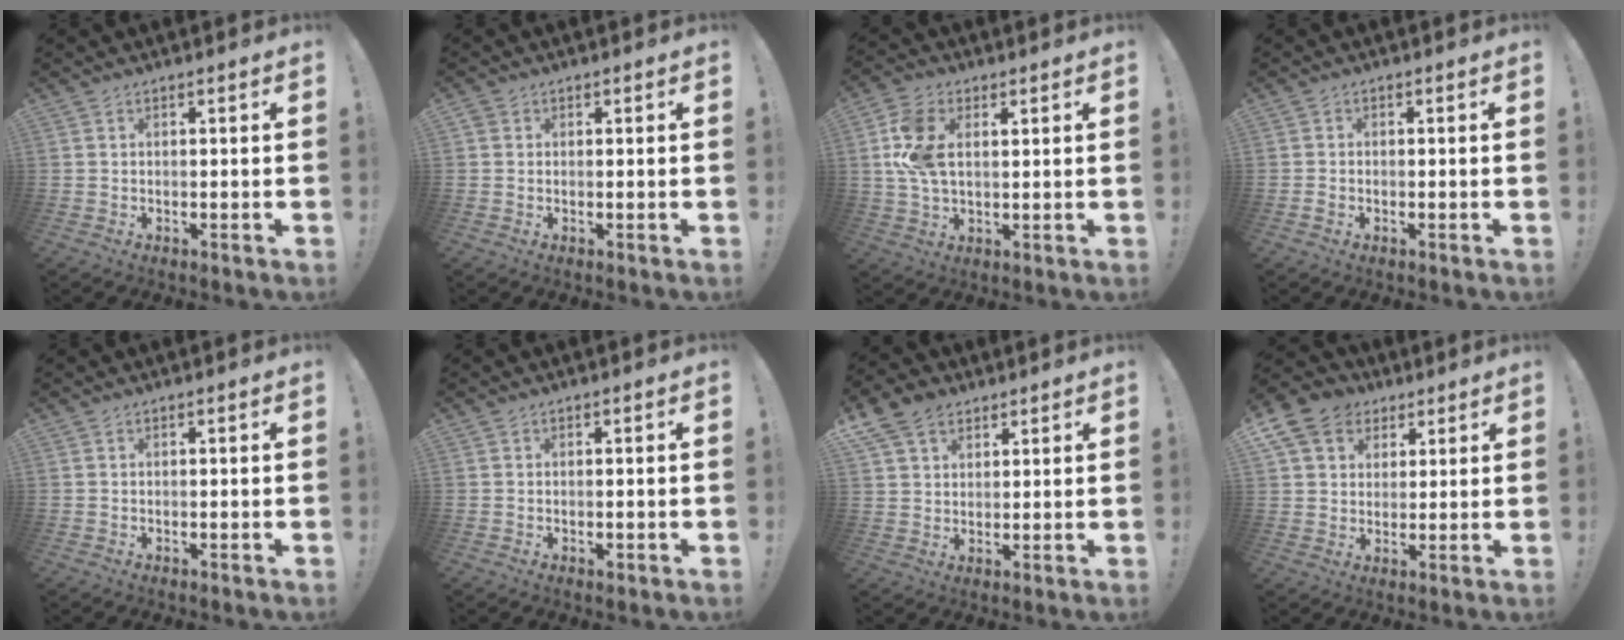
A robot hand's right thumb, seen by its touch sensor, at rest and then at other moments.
{"total": 0.9, "force": [0.3, 0.9, 0.3], "torque": [-0.002, 0.001, 0.006]}
{"total": 10.8, "force": [2.8, 6.8, 7.9], "torque": [-0.159, -0.002, 0.052]}
{"total": 1.4, "force": [-0.9, 0.7, 0.8], "torque": [-0.020, 0.008, -0.014]}
{"total": 0.0}
{"total": 0.7, "force": [-0.3, 0.4, 0.4], "torque": [-0.014, 0.005, -0.003]}
{"total": 9.6, "force": [5.4, 7.0, 3.8], "torque": [-0.060, -0.020, 0.107]}
{"total": 11.8, "force": [5.1, 9.6, 4.6], "torque": [-0.066, -0.023, 0.106]}